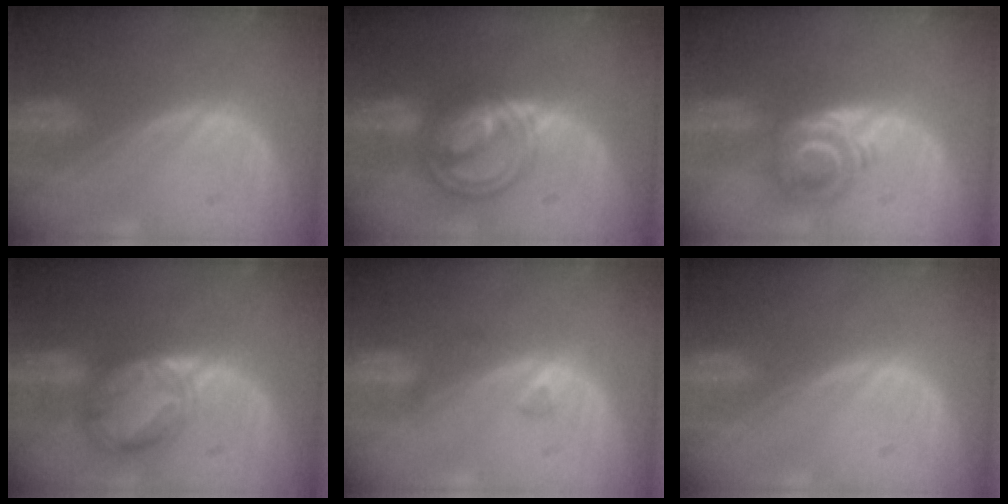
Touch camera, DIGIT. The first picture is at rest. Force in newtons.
{"total": 7.4, "press": 7.3, "slide": 0.4}
{"total": 6.2, "press": 5.3, "slide": 3.3}
{"total": 6.3, "press": 6.3, "slide": 0.3}
{"total": 1.2, "press": 1.2, "slide": 0.1}
{"total": 0.0}